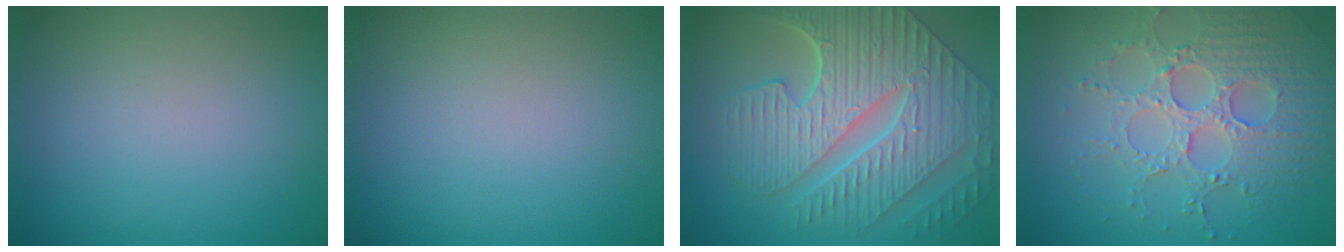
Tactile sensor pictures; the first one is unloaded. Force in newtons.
{"total": 0.0}
{"total": 10.1, "press": 7.1, "slide": 7.1}
{"total": 5.1, "press": 4.6, "slide": 2.3}